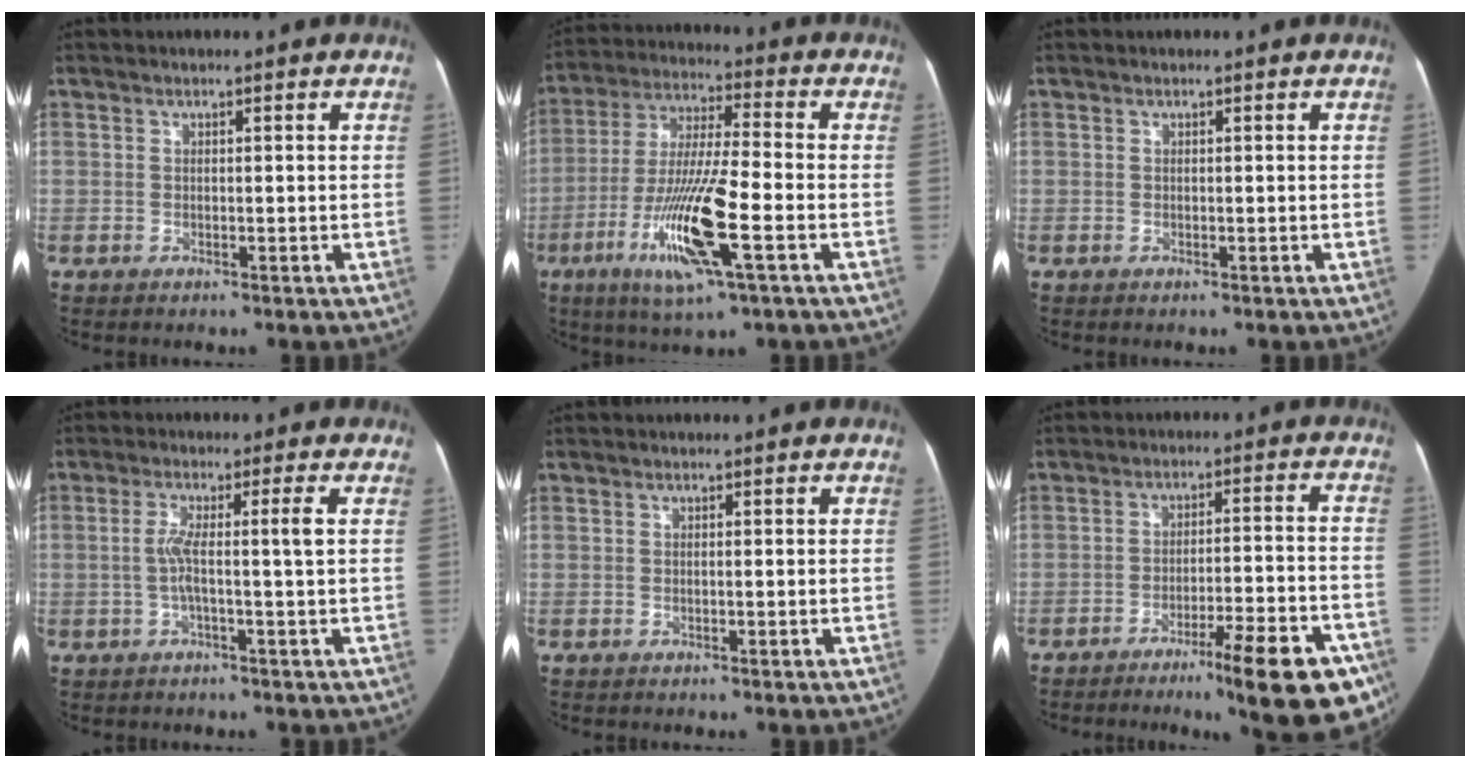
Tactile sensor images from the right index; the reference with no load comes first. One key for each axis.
{"total": 15.0, "fx": -5.2, "fy": 1.0, "fz": 14.0, "tx": -0.281, "ty": -0.019, "tz": -0.098}
{"total": 0.0}
{"total": 4.4, "fx": -0.2, "fy": -0.8, "fz": 4.4, "tx": -0.084, "ty": 0.009, "tz": -0.004}
{"total": 0.0}
{"total": 15.7, "fx": -10.2, "fy": 2.1, "fz": 11.7, "tx": -0.098, "ty": 0.020, "tz": -0.146}